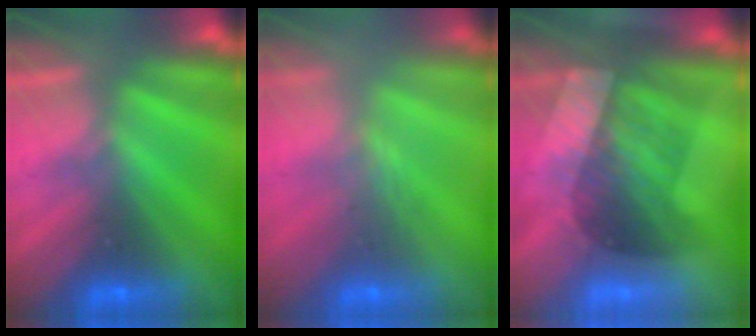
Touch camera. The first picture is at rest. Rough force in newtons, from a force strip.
{"total": 2.4}
{"total": 3.3}